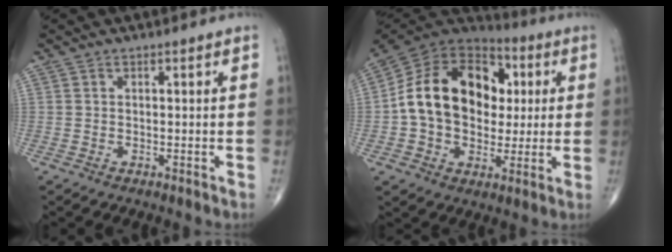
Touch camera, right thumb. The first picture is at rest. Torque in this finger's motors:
{"motor_torque": [2.35, 2.47, 1.16, -0.48, 0.62]}